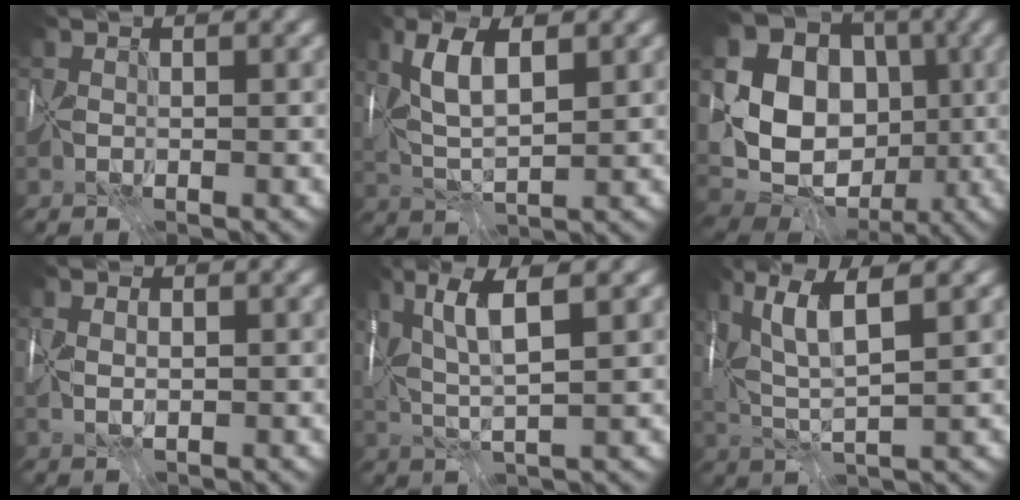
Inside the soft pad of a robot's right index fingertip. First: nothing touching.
{"total": 6.1, "force": [2.1, 2.4, 5.2], "torque": [-0.109, 0.008, 0.036]}
{"total": 19.9, "force": [1.6, 17.5, 9.3], "torque": [-0.203, 0.036, 0.006]}
{"total": 2.1, "force": [0.3, 1.4, 1.5], "torque": [-0.026, 0.006, 0.006]}
{"total": 6.0, "force": [2.2, 1.0, 5.5], "torque": [-0.111, 0.006, 0.043]}
{"total": 7.1, "force": [2.8, 1.7, 6.3], "torque": [-0.132, 0.011, 0.053]}